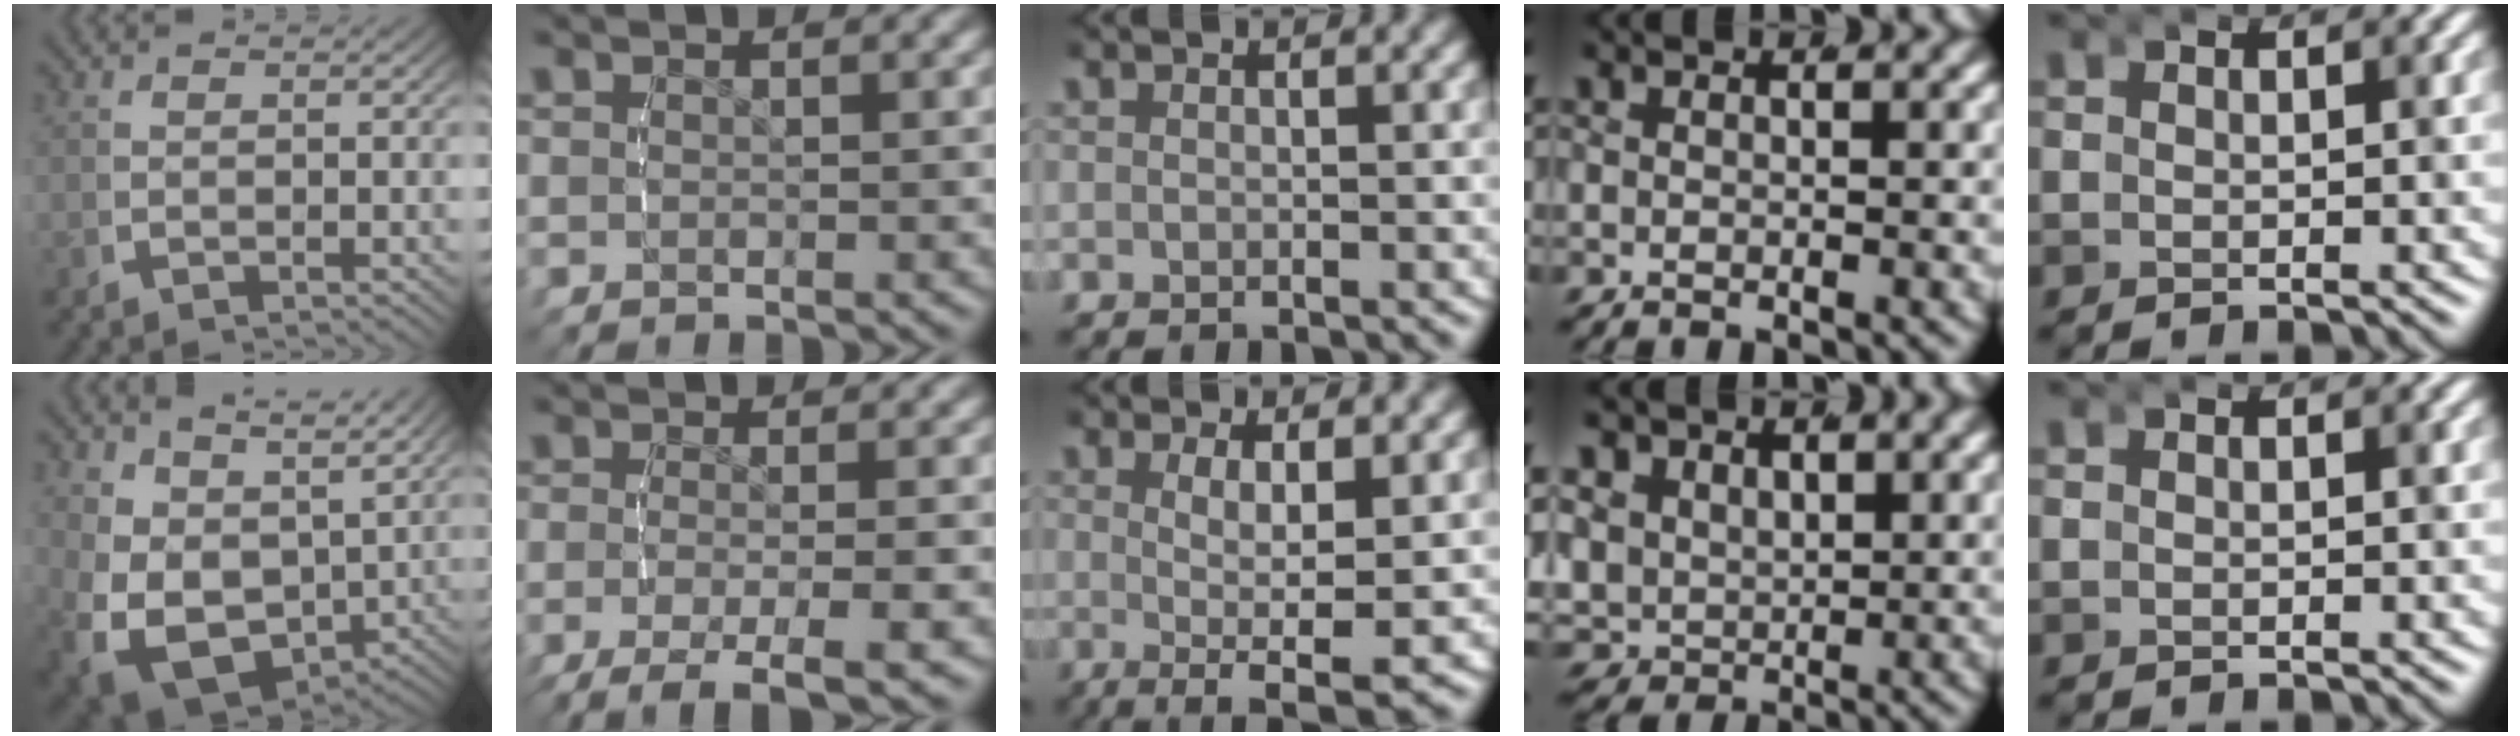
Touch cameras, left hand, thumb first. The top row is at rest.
{"thumb": {"total": 9.8, "force": [-2.1, 6.6, 6.8], "torque": [-0.166, -0.068, -0.007]}, "index": {"total": 6.7, "force": [-4.5, 2.1, 4.5], "torque": [-0.082, -0.031, -0.053]}, "middle": {"total": 5.7, "force": [-2.3, 1.3, 5.0], "torque": [-0.084, -0.029, -0.022]}, "ring": {"total": 7.9, "force": [-0.9, 7.5, 2.5], "torque": [-0.107, -0.060, -0.003]}}